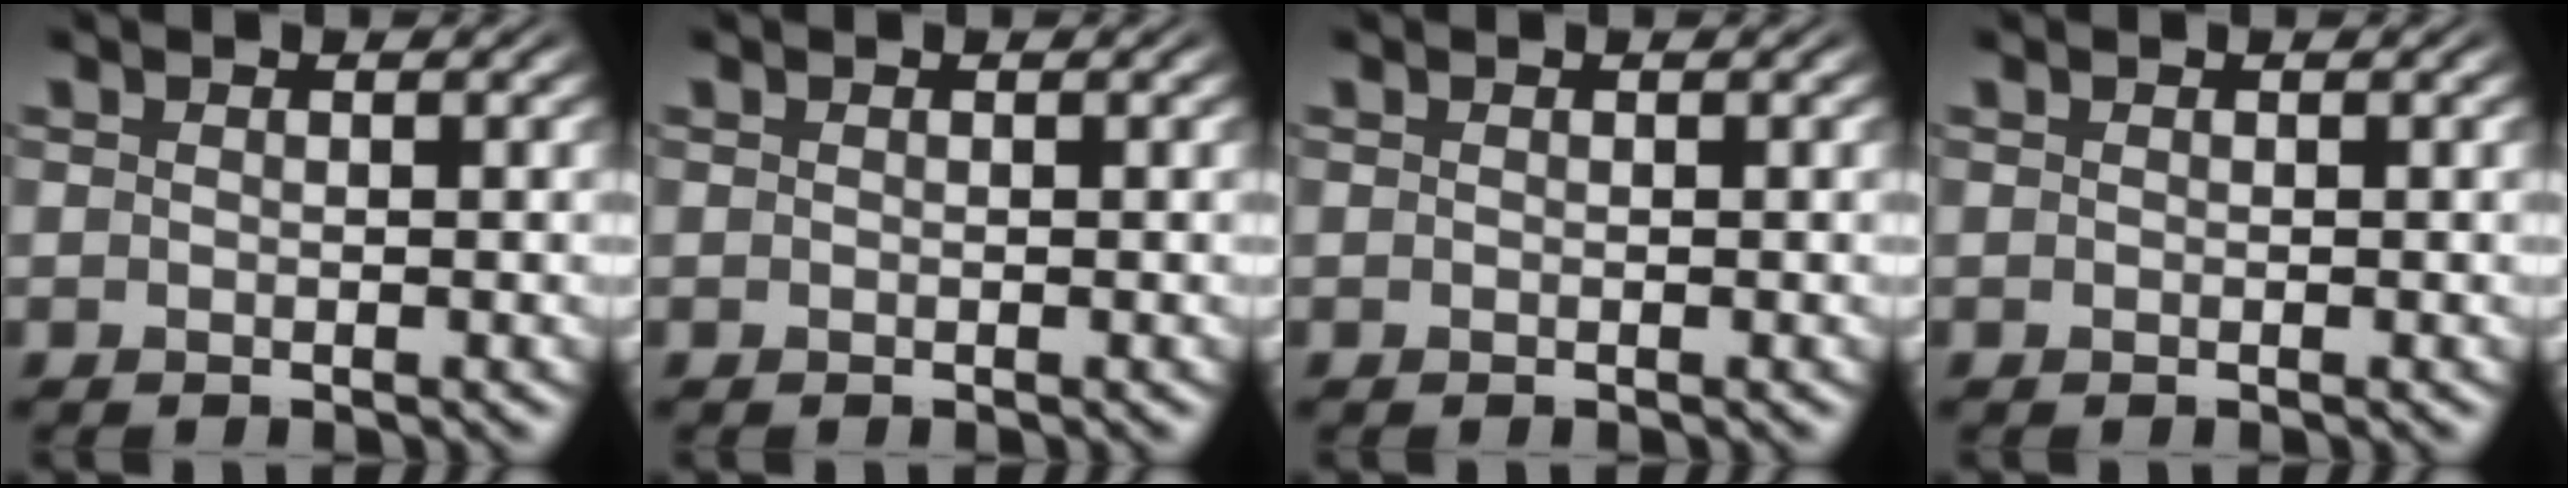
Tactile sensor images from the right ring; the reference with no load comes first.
{"total": 0.0}
{"total": 0.0}
{"total": 0.0}